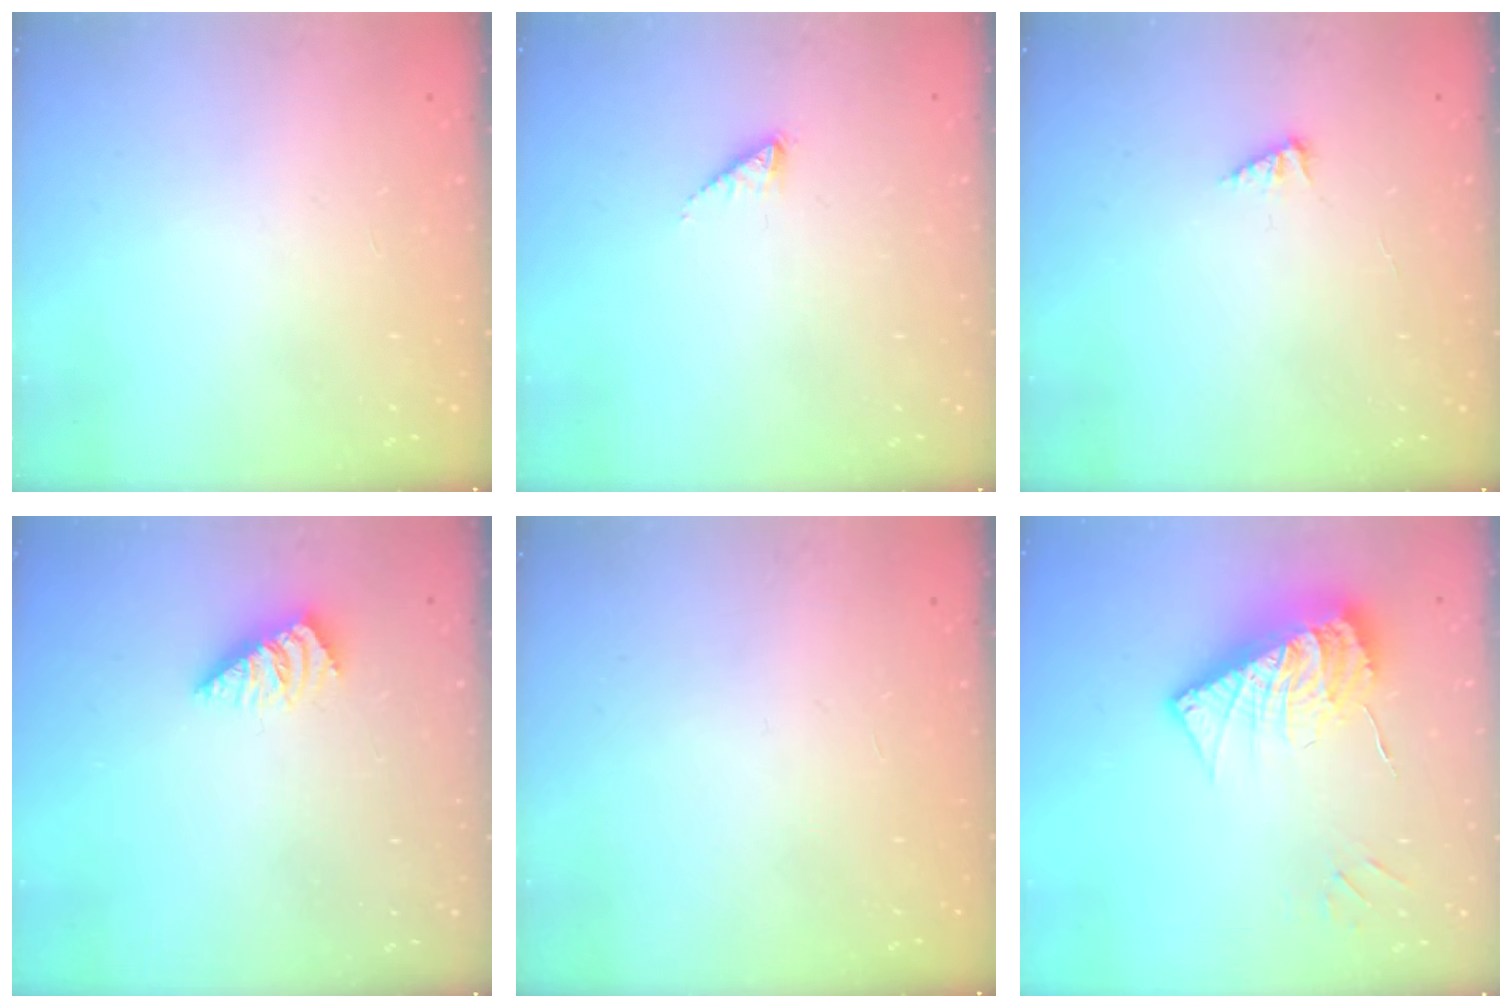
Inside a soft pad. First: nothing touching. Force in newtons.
{"total": 0.8, "press": 0.8, "slide": 0.1}
{"total": 2.5, "press": 2.5, "slide": 0.3}
{"total": 1.3, "press": 1.2, "slide": 0.3}
{"total": 0.0}
{"total": 19.3, "press": 19.2, "slide": 1.7}